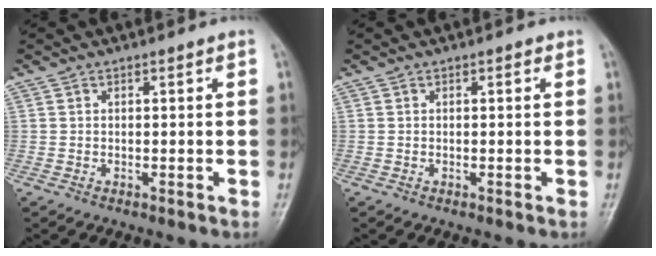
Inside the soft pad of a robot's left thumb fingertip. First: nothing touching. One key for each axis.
{"total": 0.0}